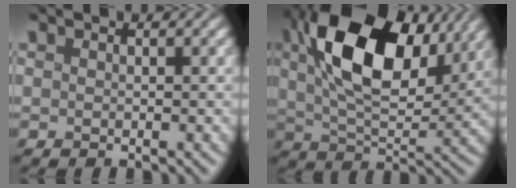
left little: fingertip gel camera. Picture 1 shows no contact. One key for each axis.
{"total": 14.2, "fx": 5.3, "fy": 7.6, "fz": 10.8, "tx": -0.195, "ty": 0.012, "tz": 0.090}